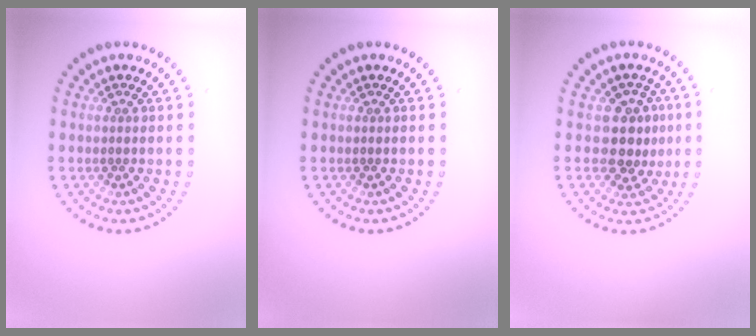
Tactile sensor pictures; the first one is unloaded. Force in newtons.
{"total": 0.0}
{"total": 3.4, "press": 3.0, "slide": 1.6}